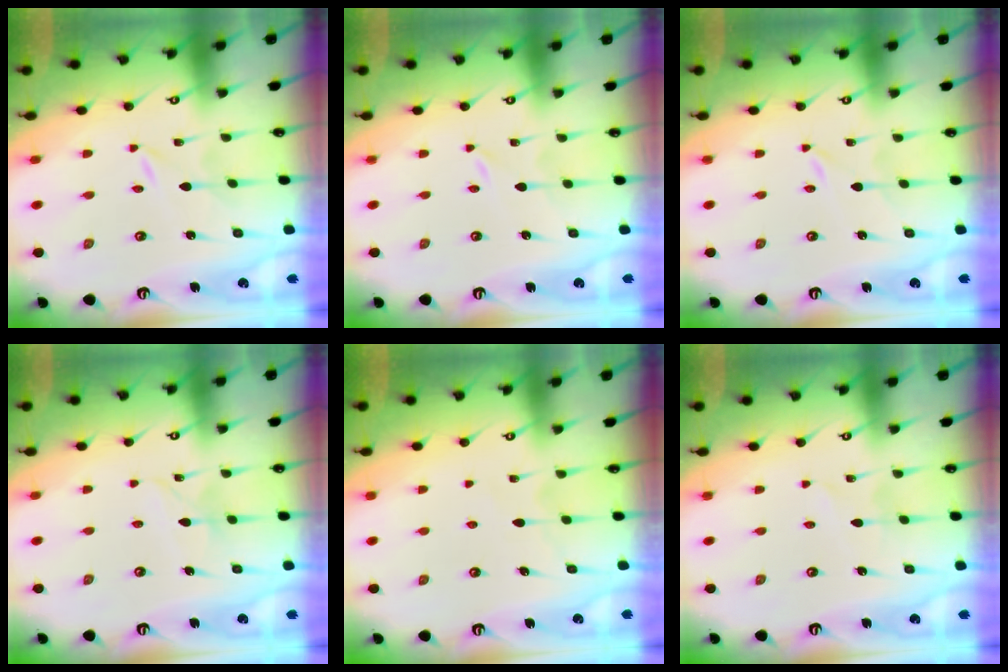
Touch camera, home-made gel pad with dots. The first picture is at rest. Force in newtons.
{"total": 0.0}
{"total": 0.0}
{"total": 4.8, "press": 4.8, "slide": 0.4}
{"total": 5.0, "press": 5.0, "slide": 0.6}
{"total": 1.5, "press": 1.5, "slide": 0.2}